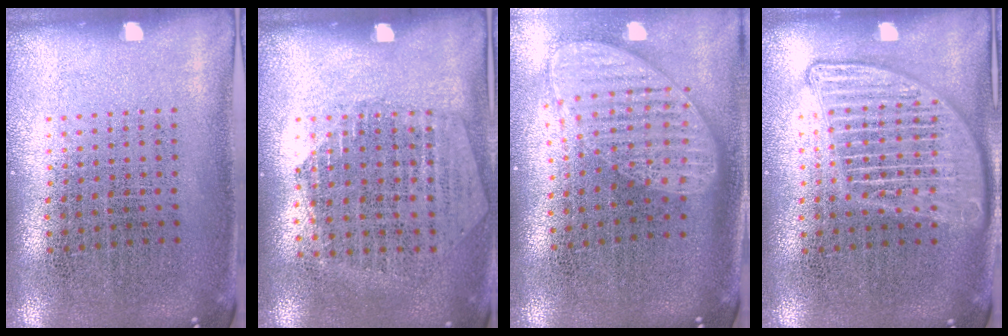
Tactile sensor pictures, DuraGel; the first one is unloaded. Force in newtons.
{"total": 1.3, "press": 1.2, "slide": 0.5}
{"total": 1.9, "press": 1.5, "slide": 1.1}
{"total": 2.7, "press": 2.7, "slide": 0.2}